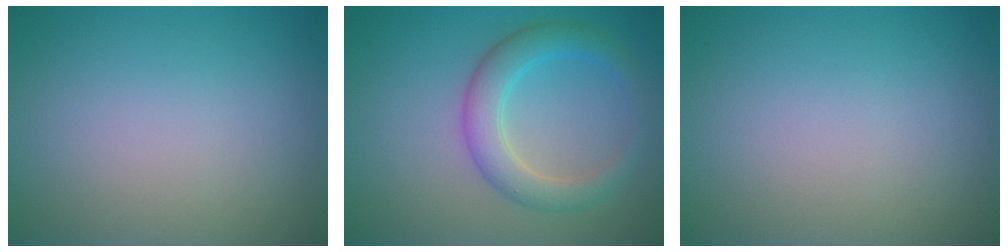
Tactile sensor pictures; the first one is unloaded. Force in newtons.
{"total": 3.8, "press": 3.8, "slide": 0.1}
{"total": 0.0}